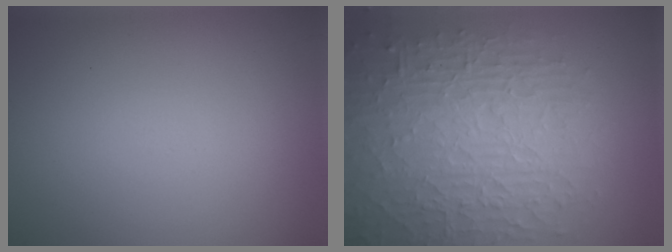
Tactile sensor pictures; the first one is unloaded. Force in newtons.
{"total": 10.4, "press": 6.7, "slide": 8.0}